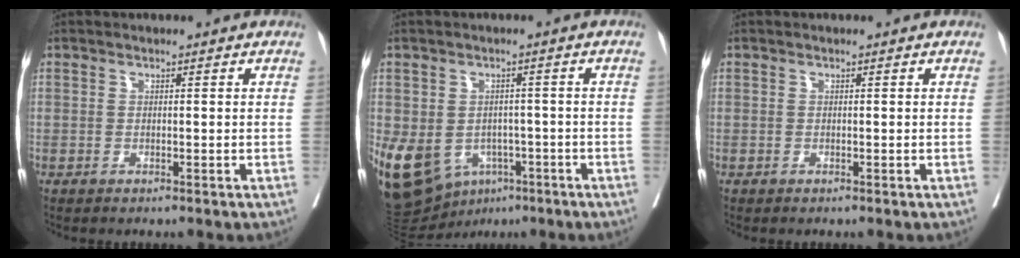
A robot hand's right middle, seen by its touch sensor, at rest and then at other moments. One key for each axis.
{"total": 11.8, "fx": -5.0, "fy": 8.7, "fz": 6.1, "tx": -0.126, "ty": 0.009, "tz": -0.068}
{"total": 0.0}